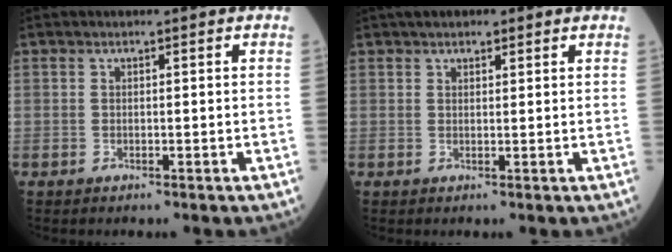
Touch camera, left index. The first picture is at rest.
{"total": 3.4, "force": [2.3, 1.5, 1.9], "torque": [-0.029, 0.020, 0.032]}